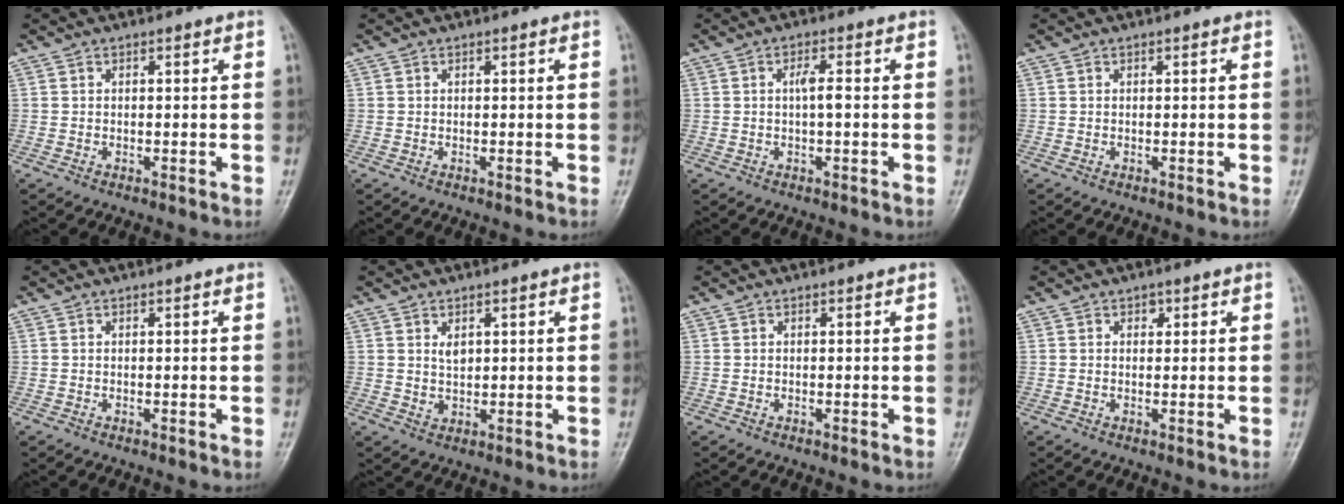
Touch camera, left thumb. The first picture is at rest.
{"total": 0.0}
{"total": 2.4, "force": [0.0, 0.6, 2.3], "torque": [-0.044, 0.006, -0.002]}
{"total": 0.0}
{"total": 0.0}
{"total": 2.6, "force": [1.0, 1.7, 1.6], "torque": [-0.018, -0.010, 0.023]}
{"total": 0.0}
{"total": 1.0, "force": [0.5, 0.8, 0.4], "torque": [0.006, -0.001, 0.005]}